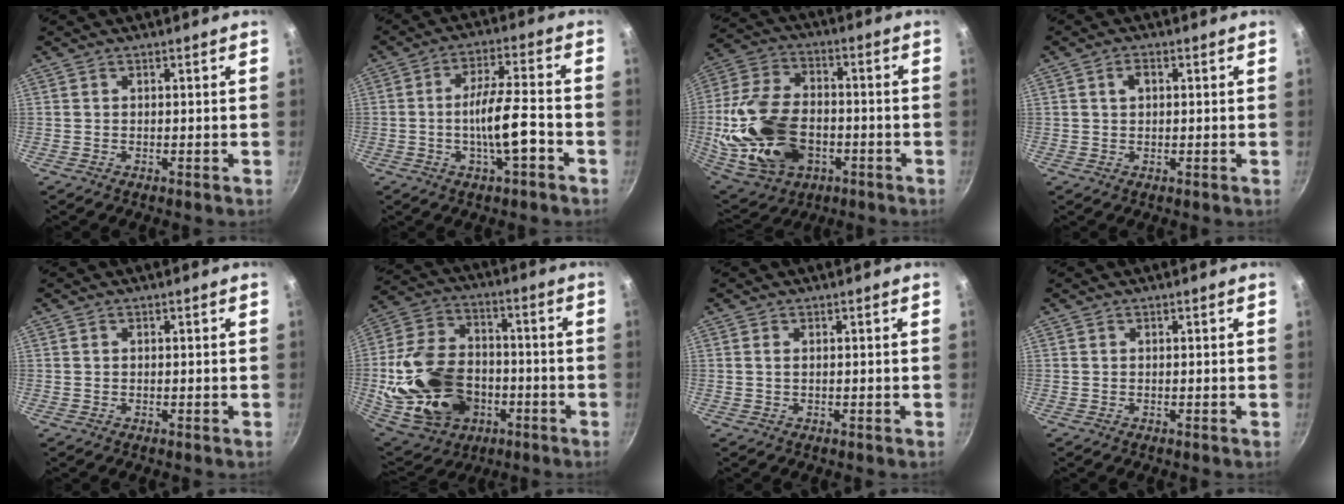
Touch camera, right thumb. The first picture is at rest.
{"total": 9.5, "force": [-3.1, 2.3, 8.7], "torque": [-0.147, 0.026, -0.054]}
{"total": 22.3, "force": [-4.2, 15.0, 15.9], "torque": [-0.324, 0.023, -0.065]}
{"total": 2.4, "force": [0.6, 1.6, 1.7], "torque": [-0.022, 0.006, 0.010]}
{"total": 0.0}
{"total": 23.2, "force": [-4.5, 17.1, 15.0], "torque": [-0.285, 0.039, -0.062]}
{"total": 0.8, "force": [0.2, 0.4, 0.7], "torque": [-0.013, 0.001, 0.003]}
{"total": 0.0}